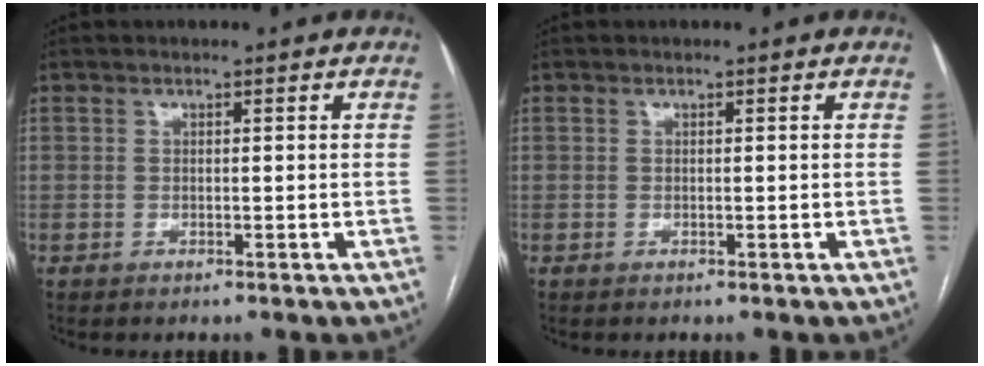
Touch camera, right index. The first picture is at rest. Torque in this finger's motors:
{"motor_torque": [0.00, 0.00, 0.00, 0.00]}